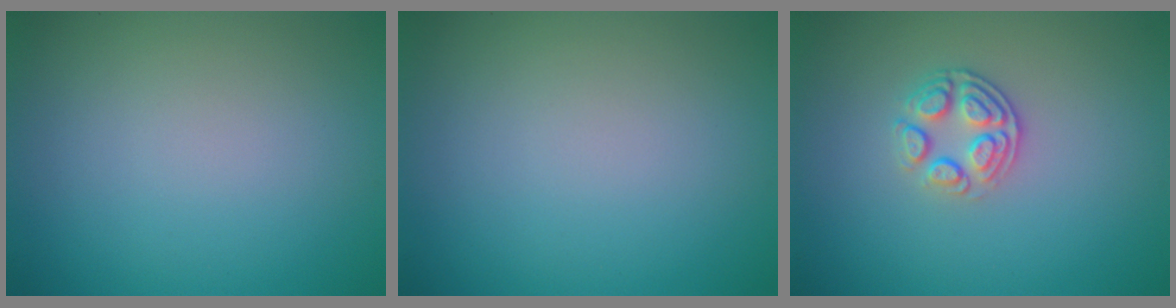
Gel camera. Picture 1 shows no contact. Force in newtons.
{"total": 0.0}
{"total": 2.7, "press": 2.4, "slide": 1.2}